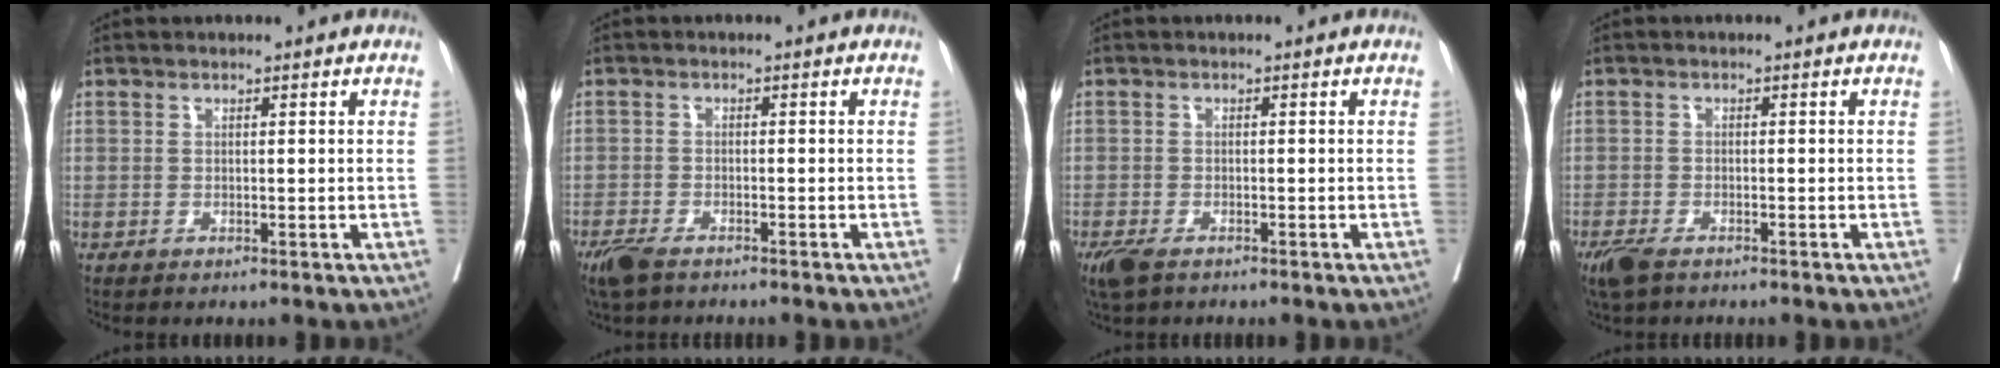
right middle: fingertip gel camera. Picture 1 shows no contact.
{"total": 4.6, "force": [-3.6, 1.2, 2.7], "torque": [-0.051, -0.011, -0.061]}
{"total": 3.8, "force": [-2.6, 1.4, 2.3], "torque": [-0.050, -0.011, -0.043]}
{"total": 4.1, "force": [-3.0, 1.3, 2.5], "torque": [-0.050, -0.011, -0.050]}